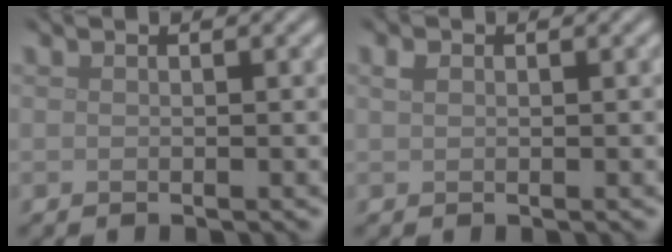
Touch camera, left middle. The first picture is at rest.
{"total": 0.8, "force": [0.4, 0.6, 0.5], "torque": [-0.011, 0.001, 0.006]}